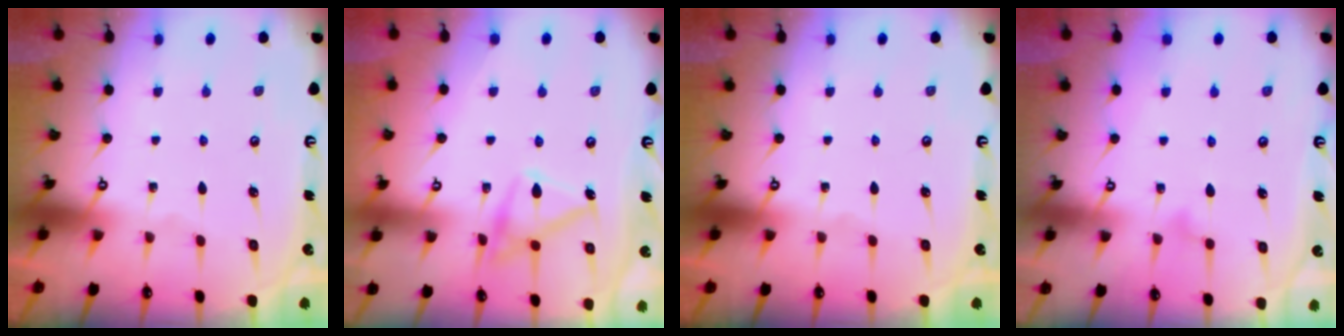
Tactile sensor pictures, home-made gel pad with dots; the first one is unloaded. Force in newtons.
{"total": 15.6, "press": 15.6, "slide": 0.9}
{"total": 0.0}
{"total": 6.9, "press": 6.9, "slide": 0.4}